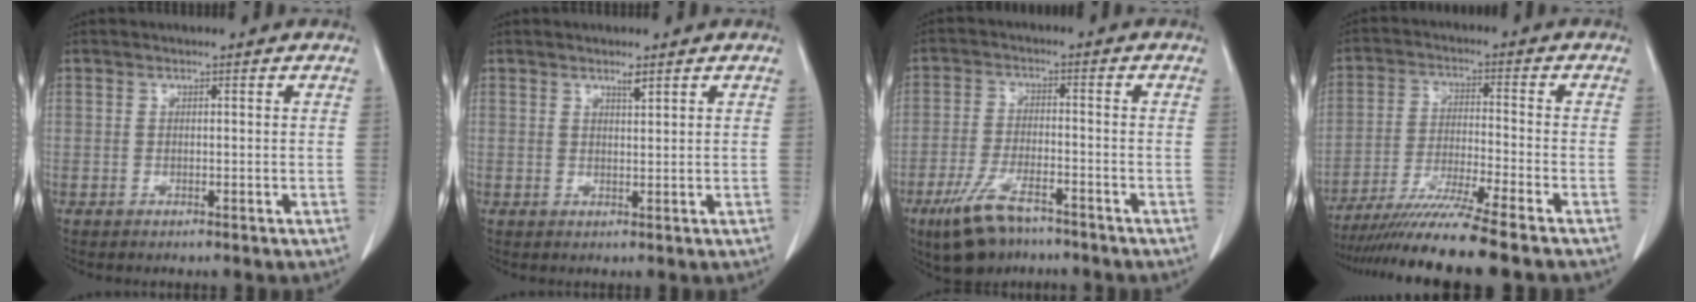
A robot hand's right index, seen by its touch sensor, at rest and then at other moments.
{"total": 1.3, "force": [1.0, 0.0, 0.8], "torque": [-0.017, -0.003, 0.019]}
{"total": 8.7, "force": [-6.1, 2.8, 5.5], "torque": [-0.115, -0.014, -0.106]}
{"total": 12.5, "force": [-10.3, -1.9, 6.7], "torque": [-0.105, -0.034, -0.172]}